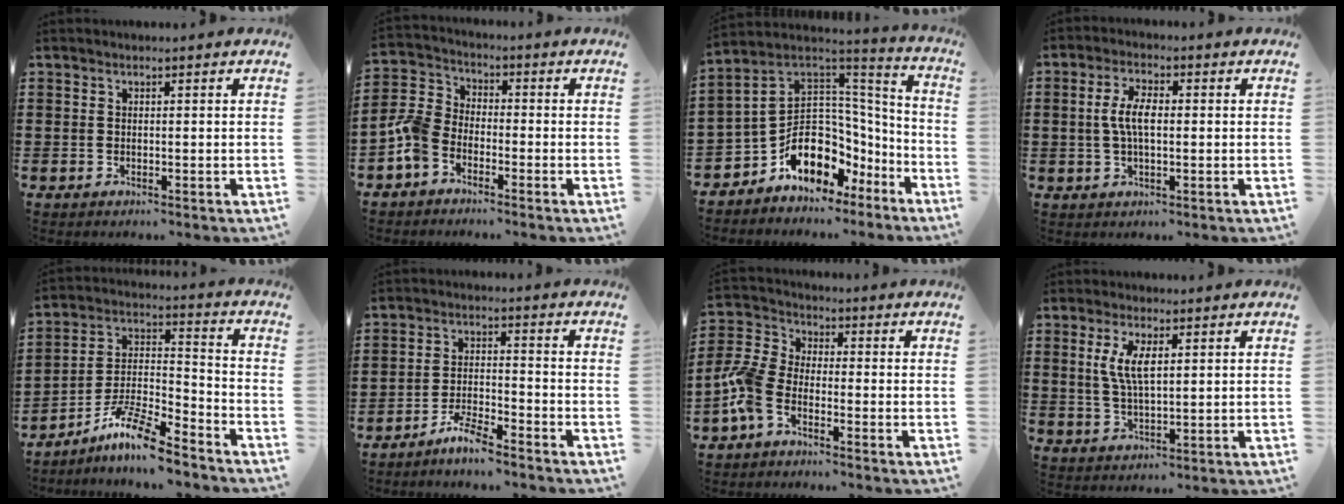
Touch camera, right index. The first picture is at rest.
{"total": 5.5, "force": [-3.3, 3.6, 2.4], "torque": [-0.082, 0.000, -0.076]}
{"total": 11.3, "force": [-4.1, 8.4, 6.2], "torque": [-0.130, -0.012, -0.074]}
{"total": 5.3, "force": [0.1, 2.2, 4.8], "torque": [-0.106, 0.001, -0.004]}
{"total": 9.8, "force": [-8.0, 1.4, 5.4], "torque": [-0.112, 0.010, -0.158]}
{"total": 4.7, "force": [-4.4, 0.1, 1.6], "torque": [-0.046, 0.000, -0.089]}
{"total": 6.2, "force": [-4.2, 2.9, 3.5], "torque": [-0.113, -0.013, -0.093]}
{"total": 5.5, "force": [1.6, 2.0, 4.9], "torque": [-0.102, 0.005, 0.027]}